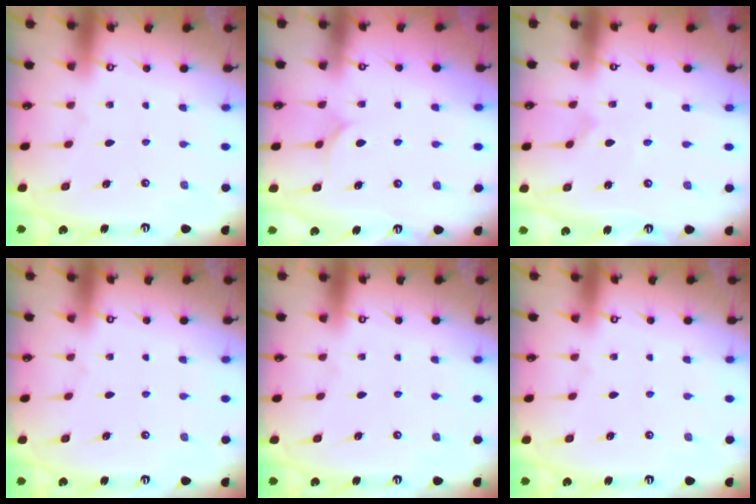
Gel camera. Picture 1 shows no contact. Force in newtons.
{"total": 6.4, "press": 6.4, "slide": 0.4}
{"total": 0.0}
{"total": 0.0}
{"total": 0.0}
{"total": 0.0}